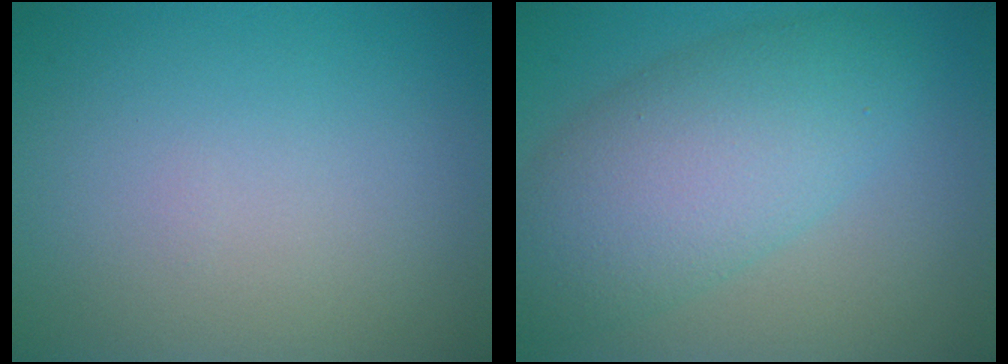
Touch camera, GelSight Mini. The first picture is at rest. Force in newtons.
{"total": 7.3, "press": 7.3, "slide": 0.2}